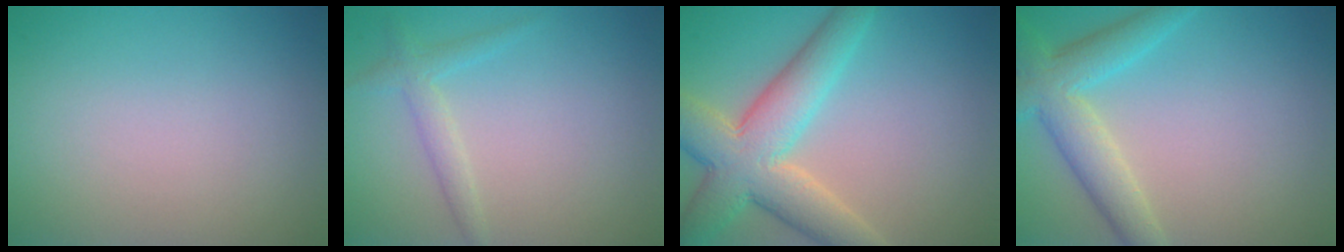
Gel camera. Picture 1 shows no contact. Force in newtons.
{"total": 1.9, "press": 1.9, "slide": 0.2}
{"total": 9.3, "press": 9.3, "slide": 0.4}
{"total": 5.2, "press": 5.2, "slide": 0.3}